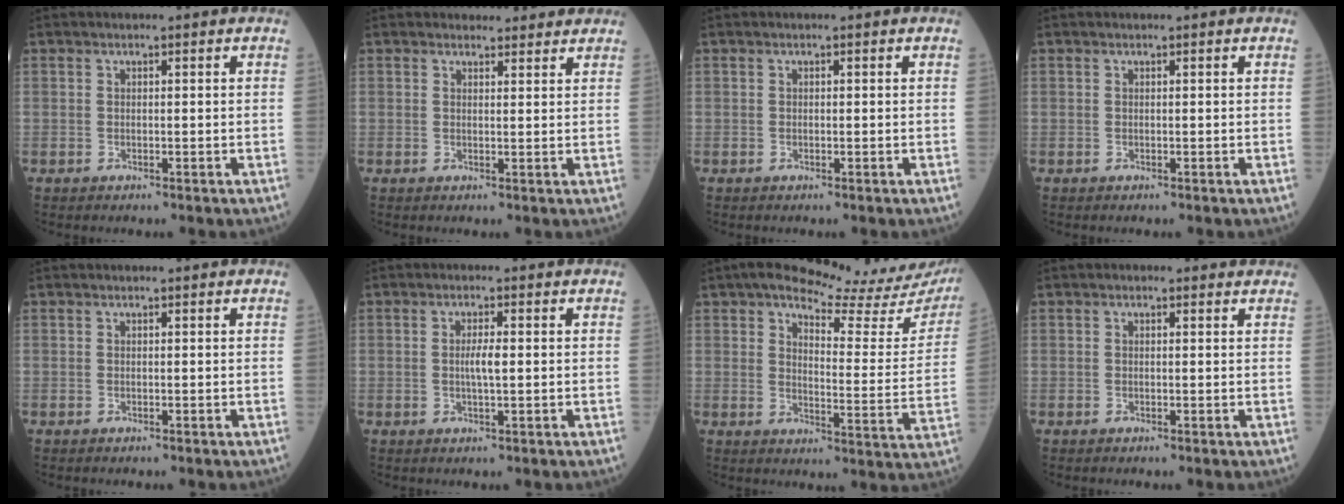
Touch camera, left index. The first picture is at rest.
{"total": 3.5, "force": [3.2, 1.6, 0.2], "torque": [0.006, 0.005, 0.028]}
{"total": 0.5, "force": [-0.5, 0.3, 0.0], "torque": [0.002, -0.003, -0.011]}
{"total": 0.0}
{"total": 0.0}
{"total": 2.6, "force": [-0.5, 0.5, 2.5], "torque": [-0.047, -0.003, -0.011]}
{"total": 20.1, "force": [17.6, 3.1, 9.2], "torque": [-0.124, -0.058, 0.200]}
{"total": 0.8, "force": [0.2, 0.7, 0.3], "torque": [-0.003, 0.004, -0.009]}